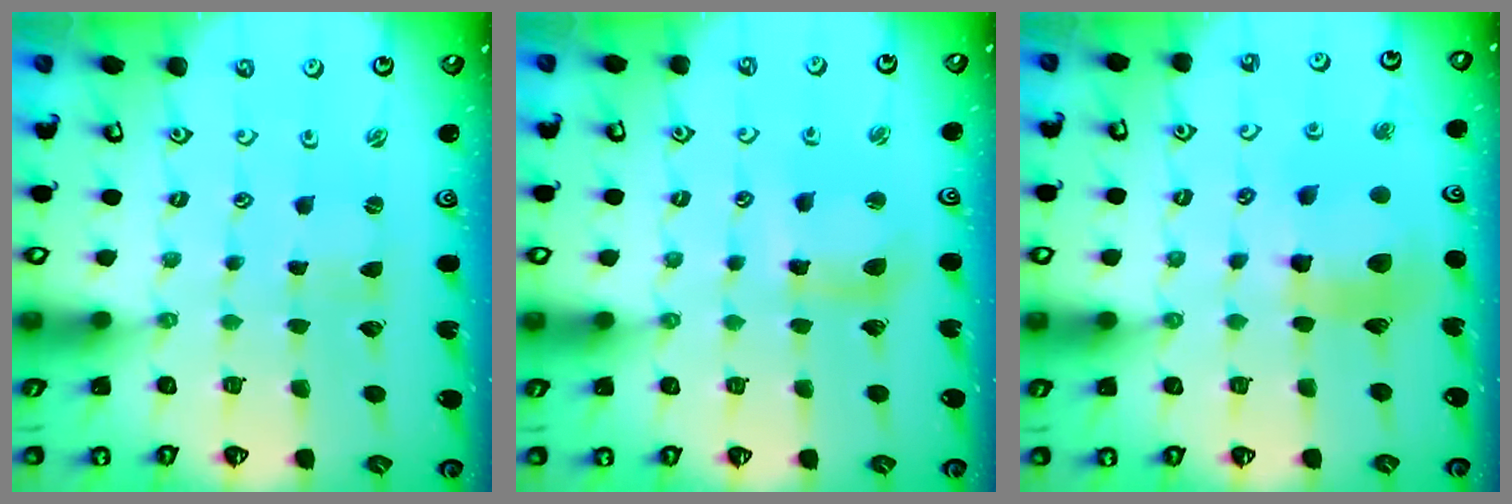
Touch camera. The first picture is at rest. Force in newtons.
{"total": 7.7, "press": 7.6, "slide": 1.2}
{"total": 12.0, "press": 11.9, "slide": 1.4}